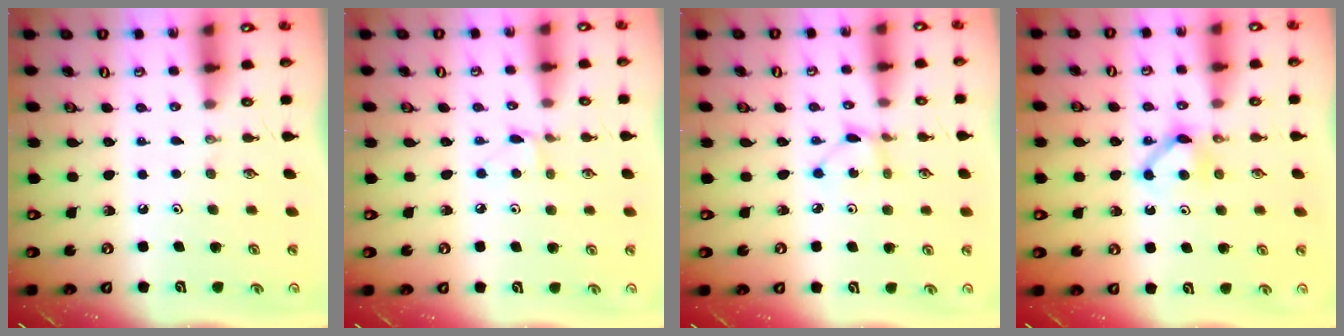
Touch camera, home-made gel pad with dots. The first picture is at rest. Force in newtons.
{"total": 4.4, "press": 4.3, "slide": 0.6}
{"total": 1.5, "press": 1.5, "slide": 0.2}
{"total": 5.1, "press": 5.0, "slide": 0.7}